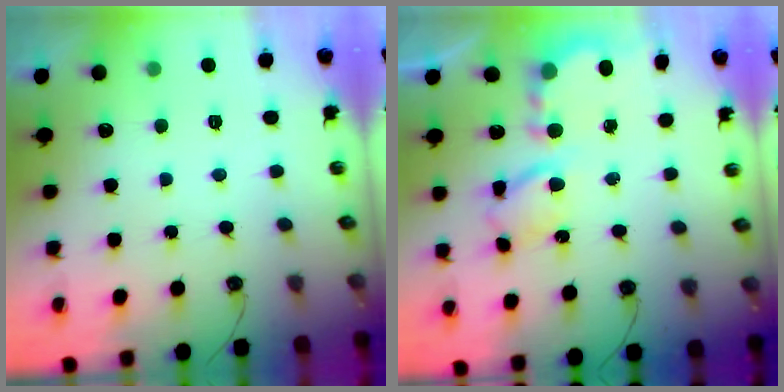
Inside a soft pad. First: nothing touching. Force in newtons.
{"total": 6.4, "press": 6.4, "slide": 0.3}